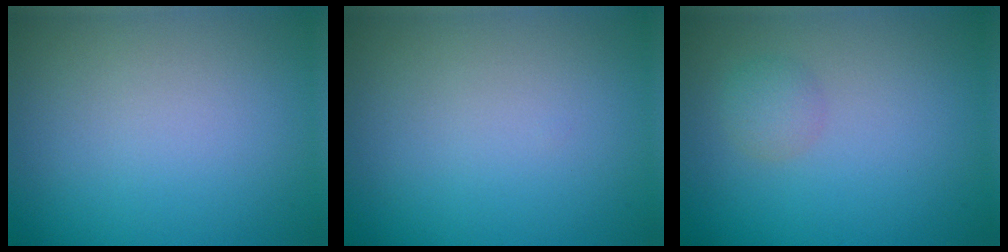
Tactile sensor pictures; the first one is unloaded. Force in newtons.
{"total": 0.0}
{"total": 1.4, "press": 1.4, "slide": 0.1}